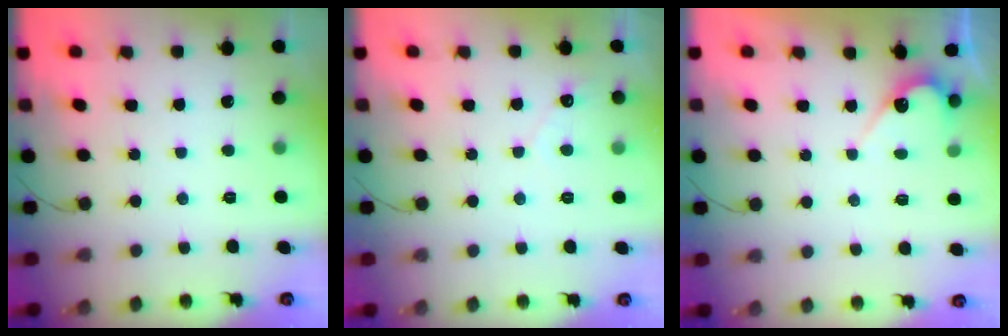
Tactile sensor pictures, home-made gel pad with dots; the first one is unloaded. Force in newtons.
{"total": 2.4, "press": 2.4, "slide": 0.2}
{"total": 5.0, "press": 5.0, "slide": 0.2}